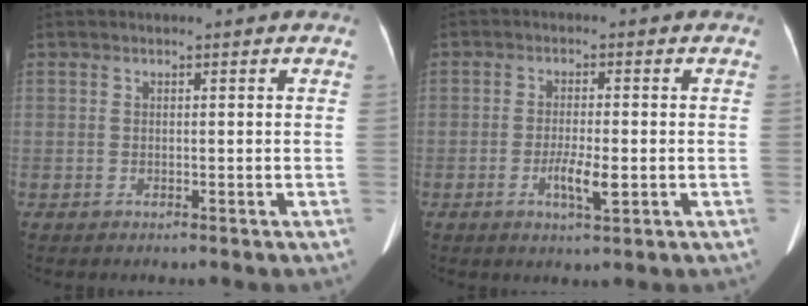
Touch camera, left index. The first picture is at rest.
{"total": 4.1, "force": [-1.2, 0.8, 3.9], "torque": [-0.075, -0.004, -0.018]}